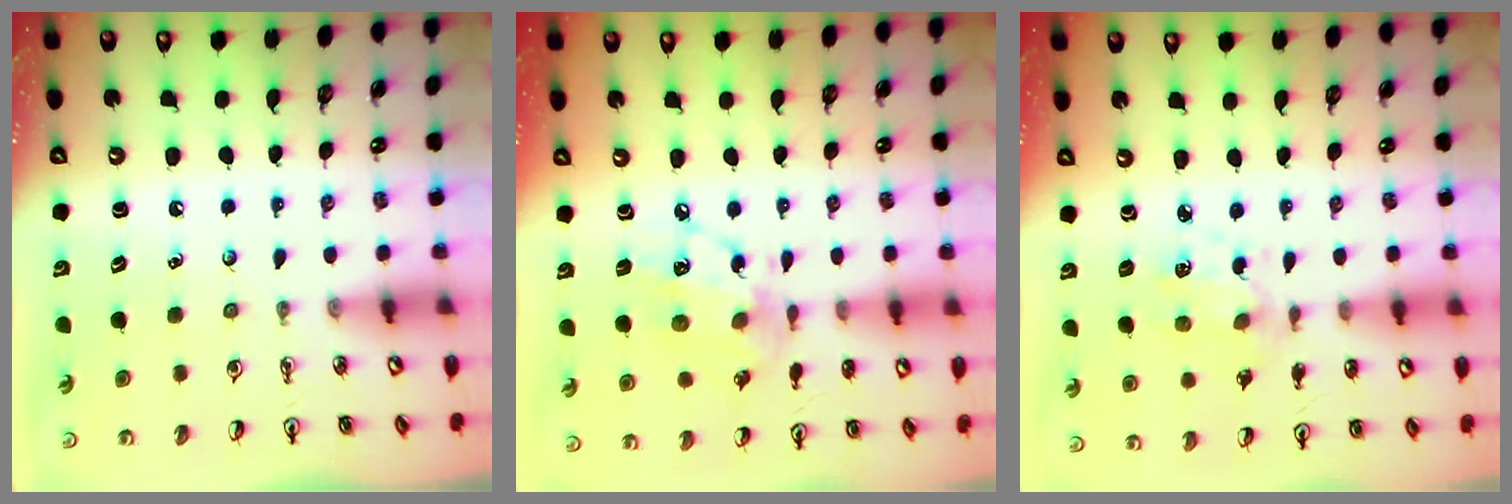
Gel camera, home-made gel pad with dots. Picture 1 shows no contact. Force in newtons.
{"total": 12.7, "press": 12.7, "slide": 0.9}
{"total": 1.9, "press": 1.9, "slide": 0.2}